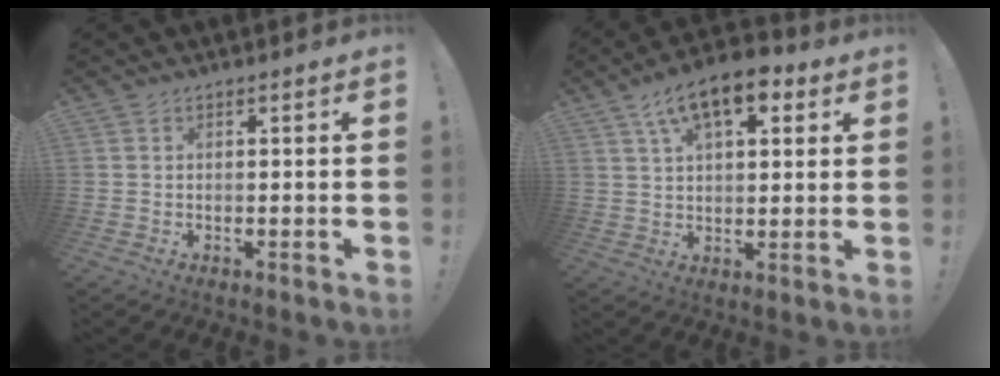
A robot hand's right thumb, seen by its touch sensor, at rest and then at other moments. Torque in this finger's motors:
{"motor_torque": [0.55, 0.61, 0.18, 0.18, 0.23]}